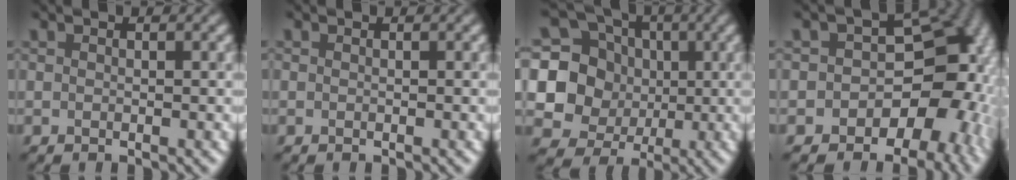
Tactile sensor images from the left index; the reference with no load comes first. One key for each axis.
{"total": 0.0}
{"total": 9.9, "fx": 0.4, "fy": 9.2, "fz": 3.4, "tx": -0.096, "ty": 0.015, "tz": -0.017}
{"total": 13.0, "fx": -4.4, "fy": 9.8, "fz": 7.3, "tx": -0.041, "ty": 0.015, "tz": -0.090}